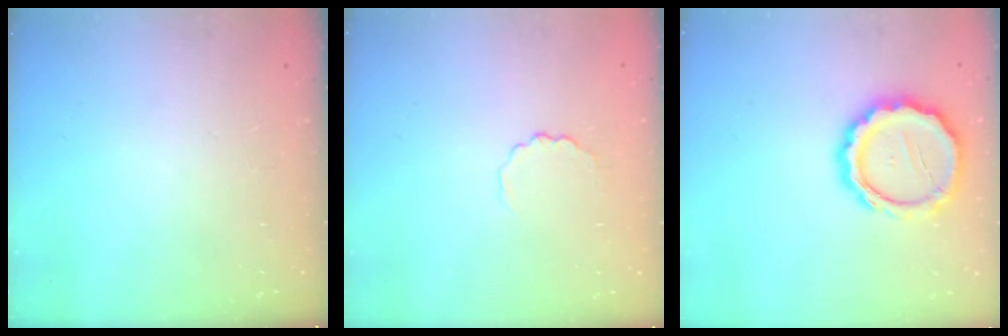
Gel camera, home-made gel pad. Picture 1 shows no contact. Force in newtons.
{"total": 2.8, "press": 2.6, "slide": 1.1}
{"total": 14.1, "press": 13.9, "slide": 2.2}